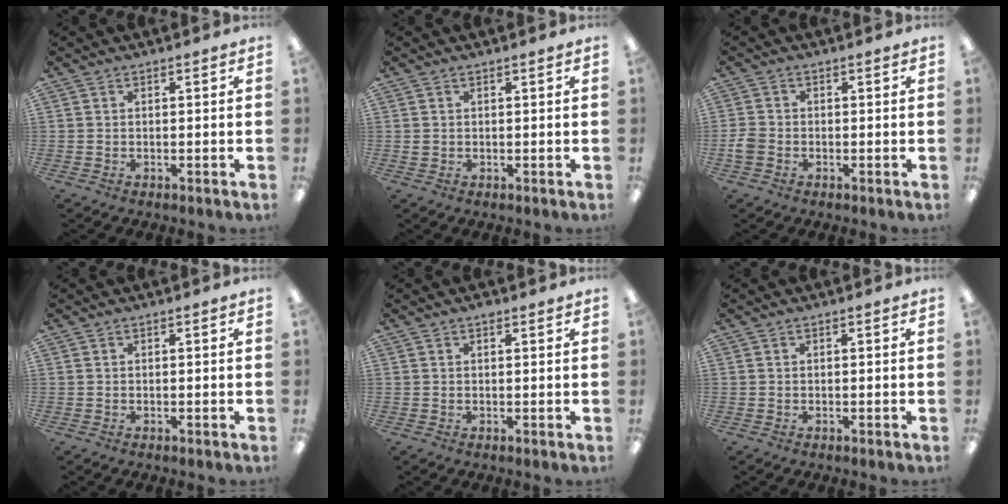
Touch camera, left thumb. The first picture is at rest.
{"total": 0.7, "force": [0.4, 0.6, 0.2], "torque": [-0.004, 0.003, 0.006]}
{"total": 2.8, "force": [-0.9, 2.2, 1.4], "torque": [-0.022, 0.007, -0.015]}
{"total": 0.0}
{"total": 1.0, "force": [0.8, 0.3, 0.6], "torque": [-0.005, -0.001, 0.012]}
{"total": 0.0}